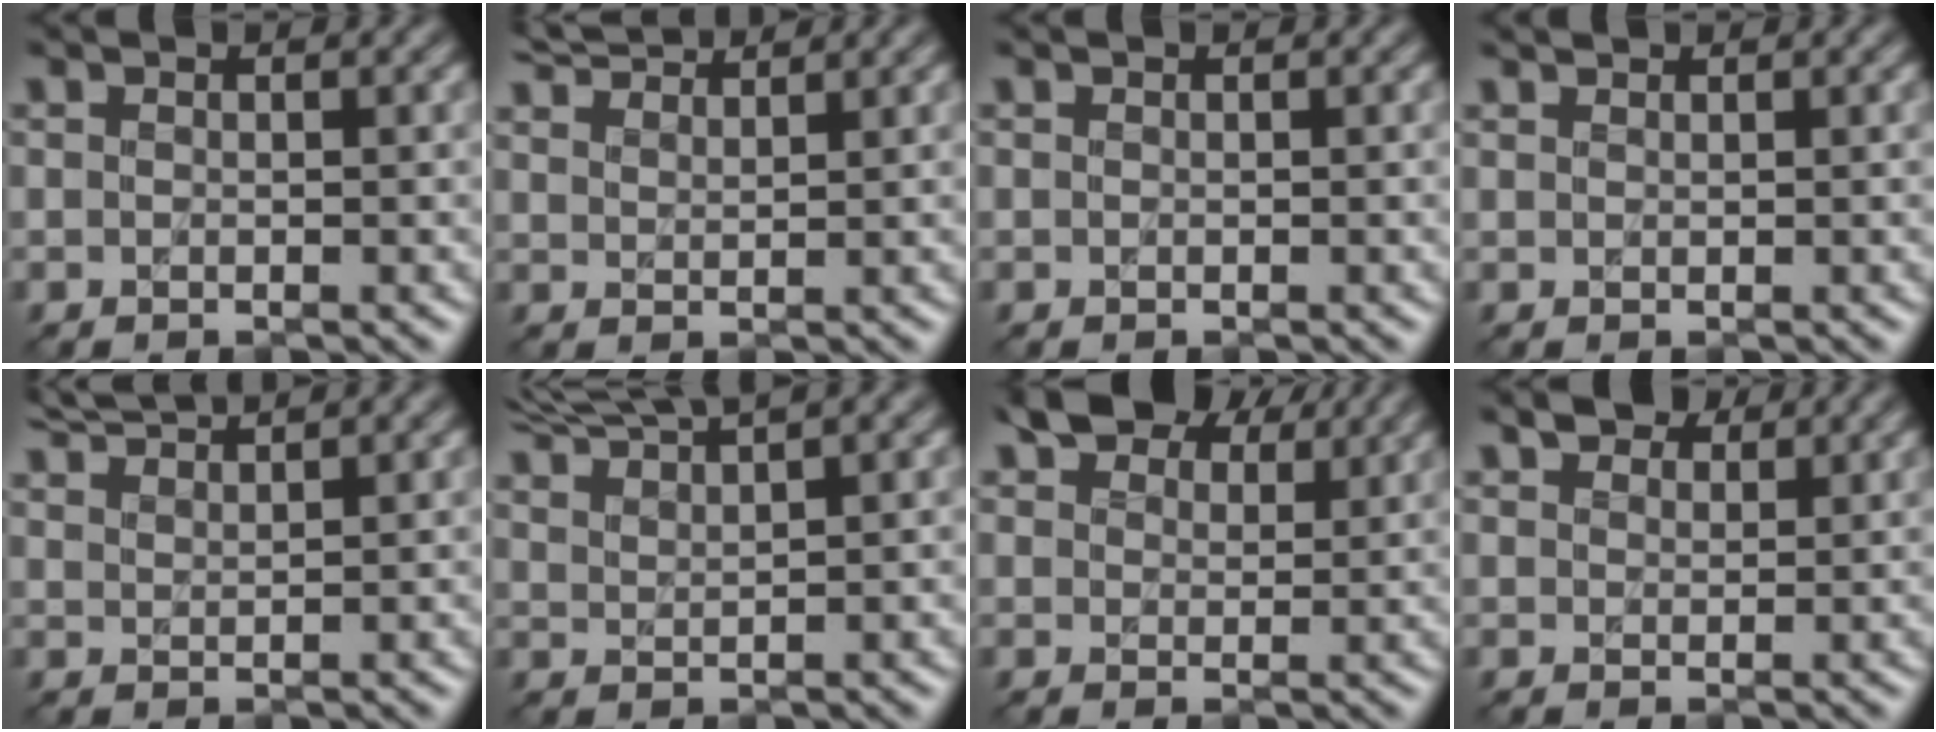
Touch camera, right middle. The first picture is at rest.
{"total": 3.9, "force": [3.9, 0.1, 0.3], "torque": [-0.003, 0.010, 0.065]}
{"total": 0.0}
{"total": 0.8, "force": [0.7, 0.0, -0.2], "torque": [0.000, -0.001, 0.005]}
{"total": 3.6, "force": [3.6, -0.1, 0.4], "torque": [0.000, 0.010, 0.060]}
{"total": 5.6, "force": [5.2, 0.3, 2.1], "torque": [-0.036, 0.020, 0.072]}
{"total": 6.0, "force": [5.0, 2.6, 2.2], "torque": [-0.038, 0.013, 0.076]}
{"total": 2.2, "force": [2.1, 0.7, 0.1], "torque": [-0.006, 0.006, 0.039]}